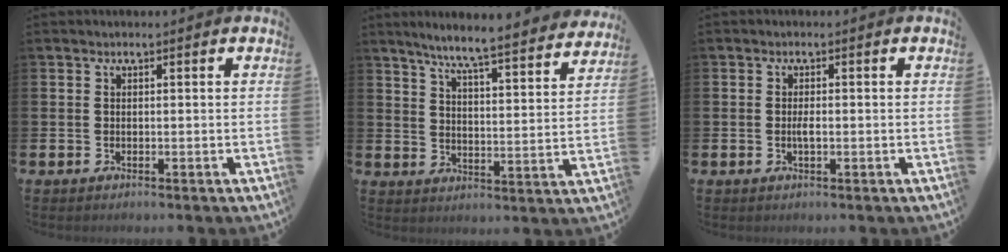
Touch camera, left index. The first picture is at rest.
{"total": 7.1, "force": [6.6, 0.0, 2.7], "torque": [-0.069, -0.049, 0.109]}
{"total": 1.3, "force": [-0.2, 0.4, 1.2], "torque": [-0.025, 0.001, -0.004]}